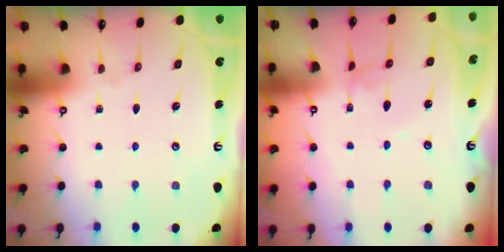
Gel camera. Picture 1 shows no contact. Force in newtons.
{"total": 2.7, "press": 2.7, "slide": 0.1}